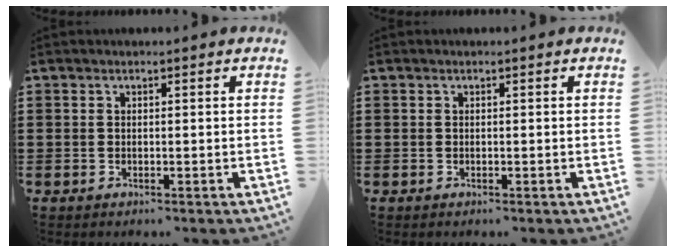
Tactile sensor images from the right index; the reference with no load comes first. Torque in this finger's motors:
{"motor_torque": [0.01, 0.01, 0.00, 0.00]}